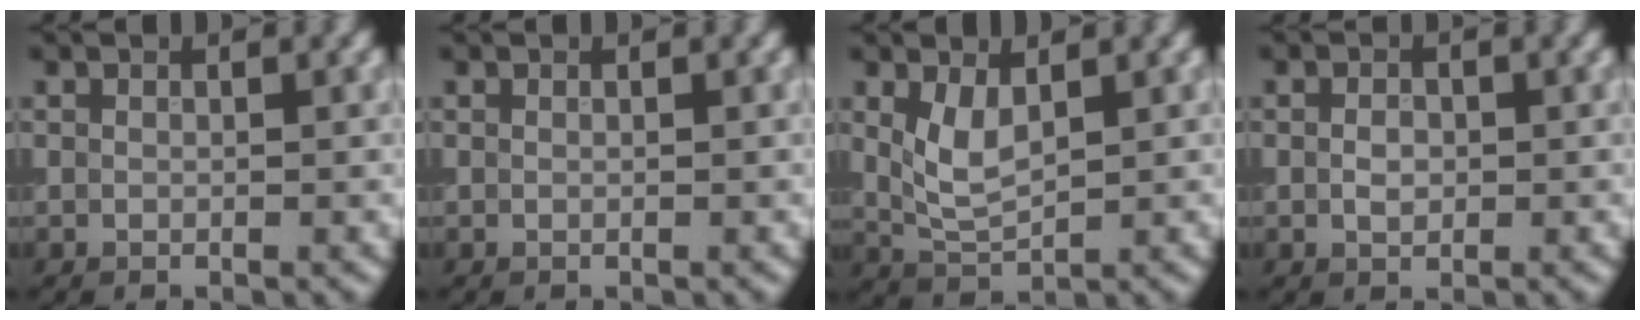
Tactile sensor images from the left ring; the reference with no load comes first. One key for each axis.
{"total": 0.0}
{"total": 3.2, "fx": 0.9, "fy": 1.5, "fz": 2.7, "tx": -0.060, "ty": -0.004, "tz": 0.024}
{"total": 1.4, "fx": -0.1, "fy": 1.0, "fz": 1.0, "tx": -0.017, "ty": 0.000, "tz": -0.004}